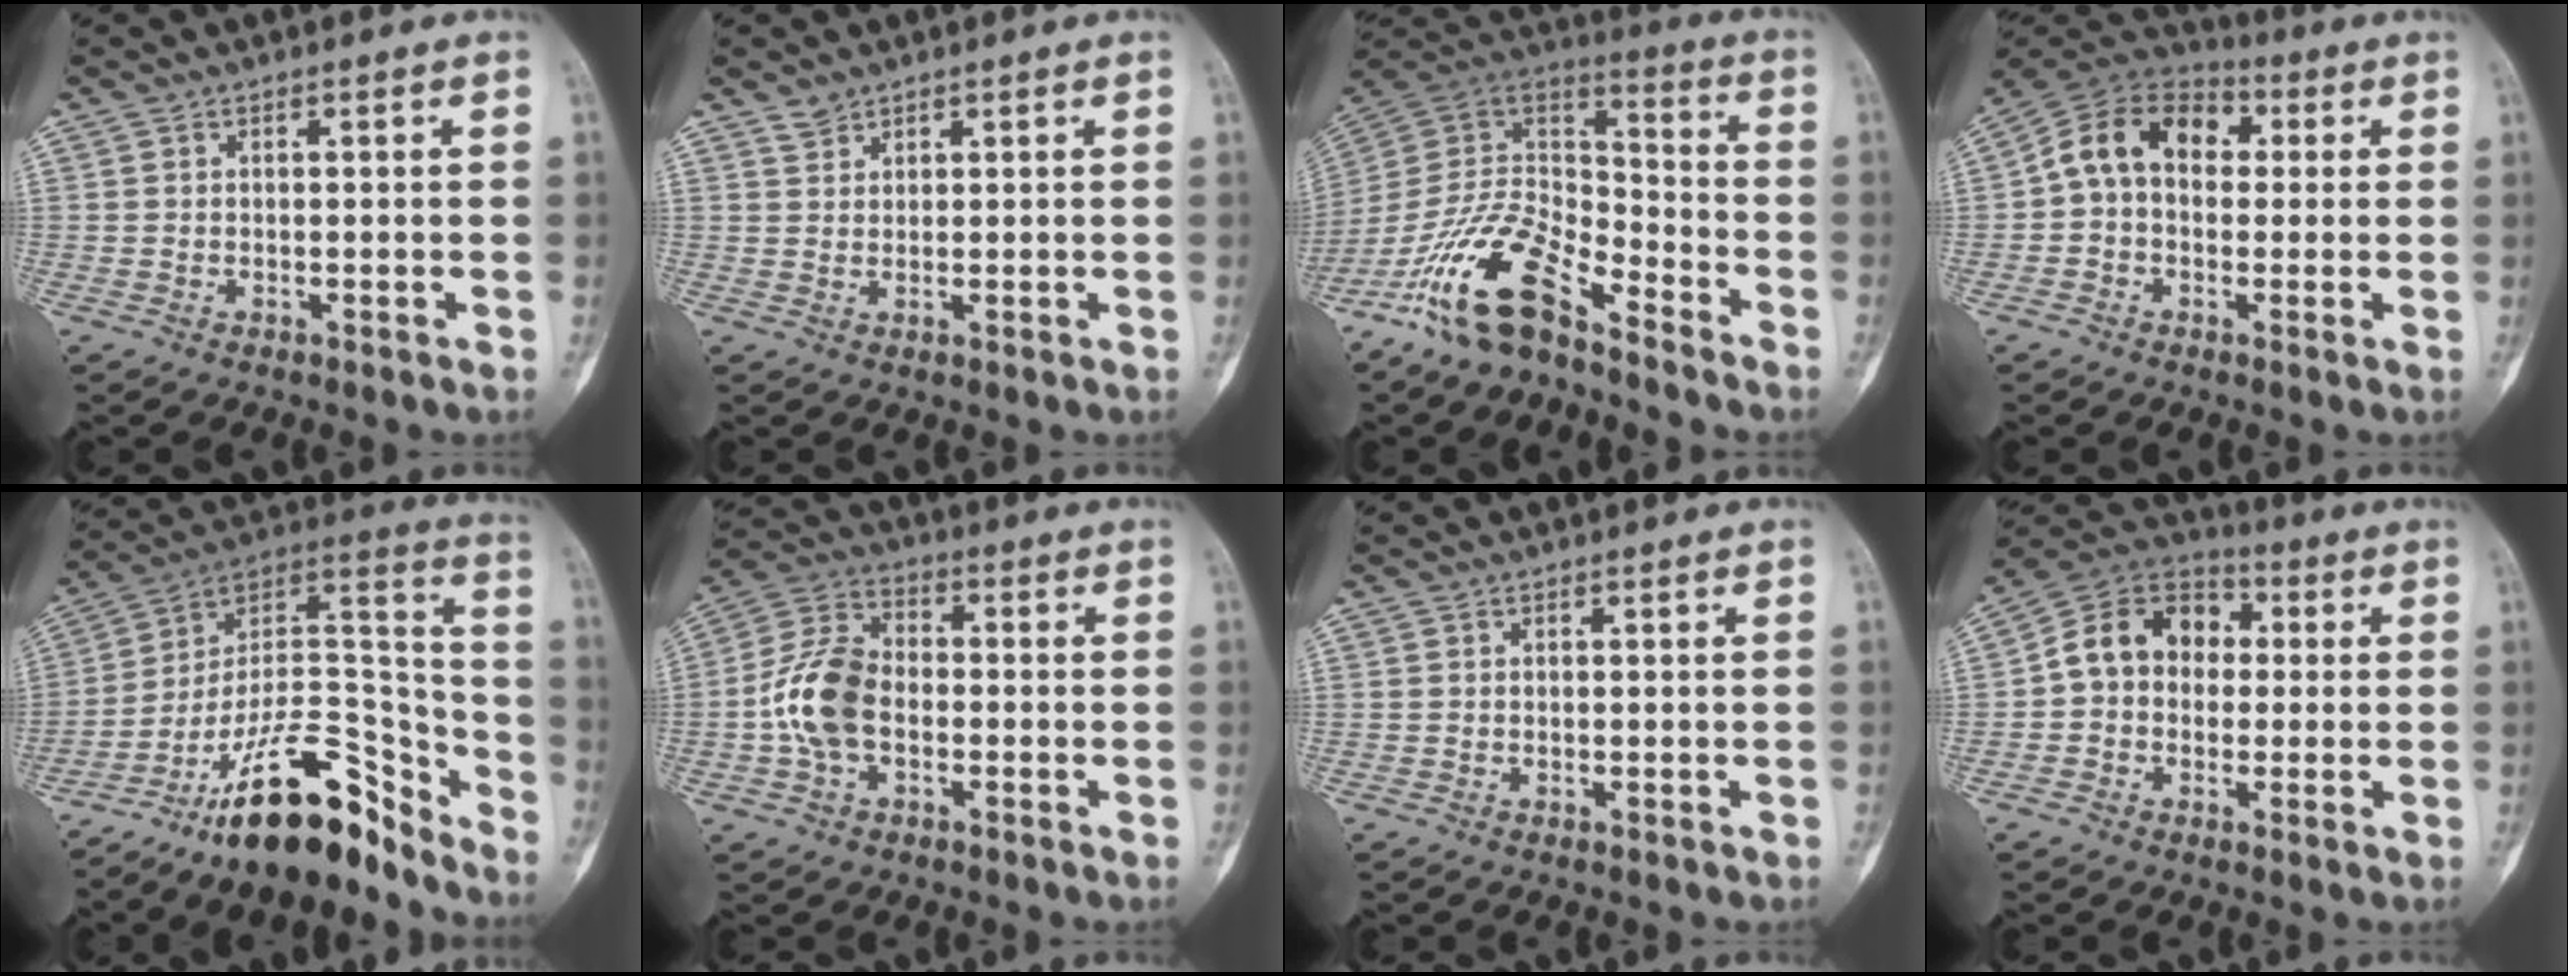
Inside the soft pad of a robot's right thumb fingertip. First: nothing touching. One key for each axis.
{"total": 1.8, "fx": 1.5, "fy": 1.0, "fz": 0.2, "tx": 0.009, "ty": -0.006, "tz": 0.027}
{"total": 17.2, "fx": -11.9, "fy": 6.7, "fz": 10.5, "tx": -0.185, "ty": 0.083, "tz": -0.227}
{"total": 12.7, "fx": 1.4, "fy": 9.2, "fz": 8.6, "tx": -0.123, "ty": 0.039, "tz": 0.009}
{"total": 21.7, "fx": -16.2, "fy": 7.5, "fz": 12.3, "tx": -0.168, "ty": 0.130, "tz": -0.277}
{"total": 11.2, "fx": -1.9, "fy": 7.3, "fz": 8.3, "tx": -0.162, "ty": 0.032, "tz": -0.046}
{"total": 0.0}
{"total": 12.3, "fx": 0.7, "fy": 9.7, "fz": 7.5, "tx": -0.101, "ty": 0.039, "tz": -0.004}